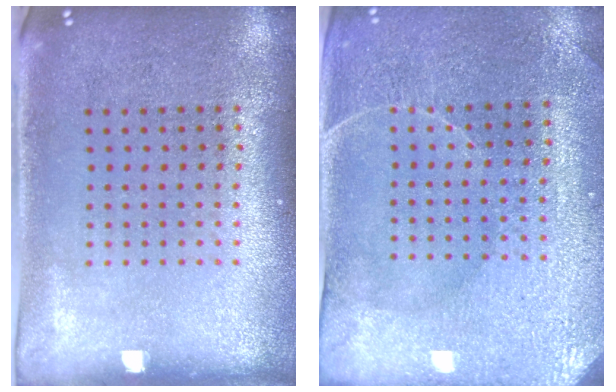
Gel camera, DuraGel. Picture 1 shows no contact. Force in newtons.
{"total": 3.3, "press": 3.3, "slide": 0.4}